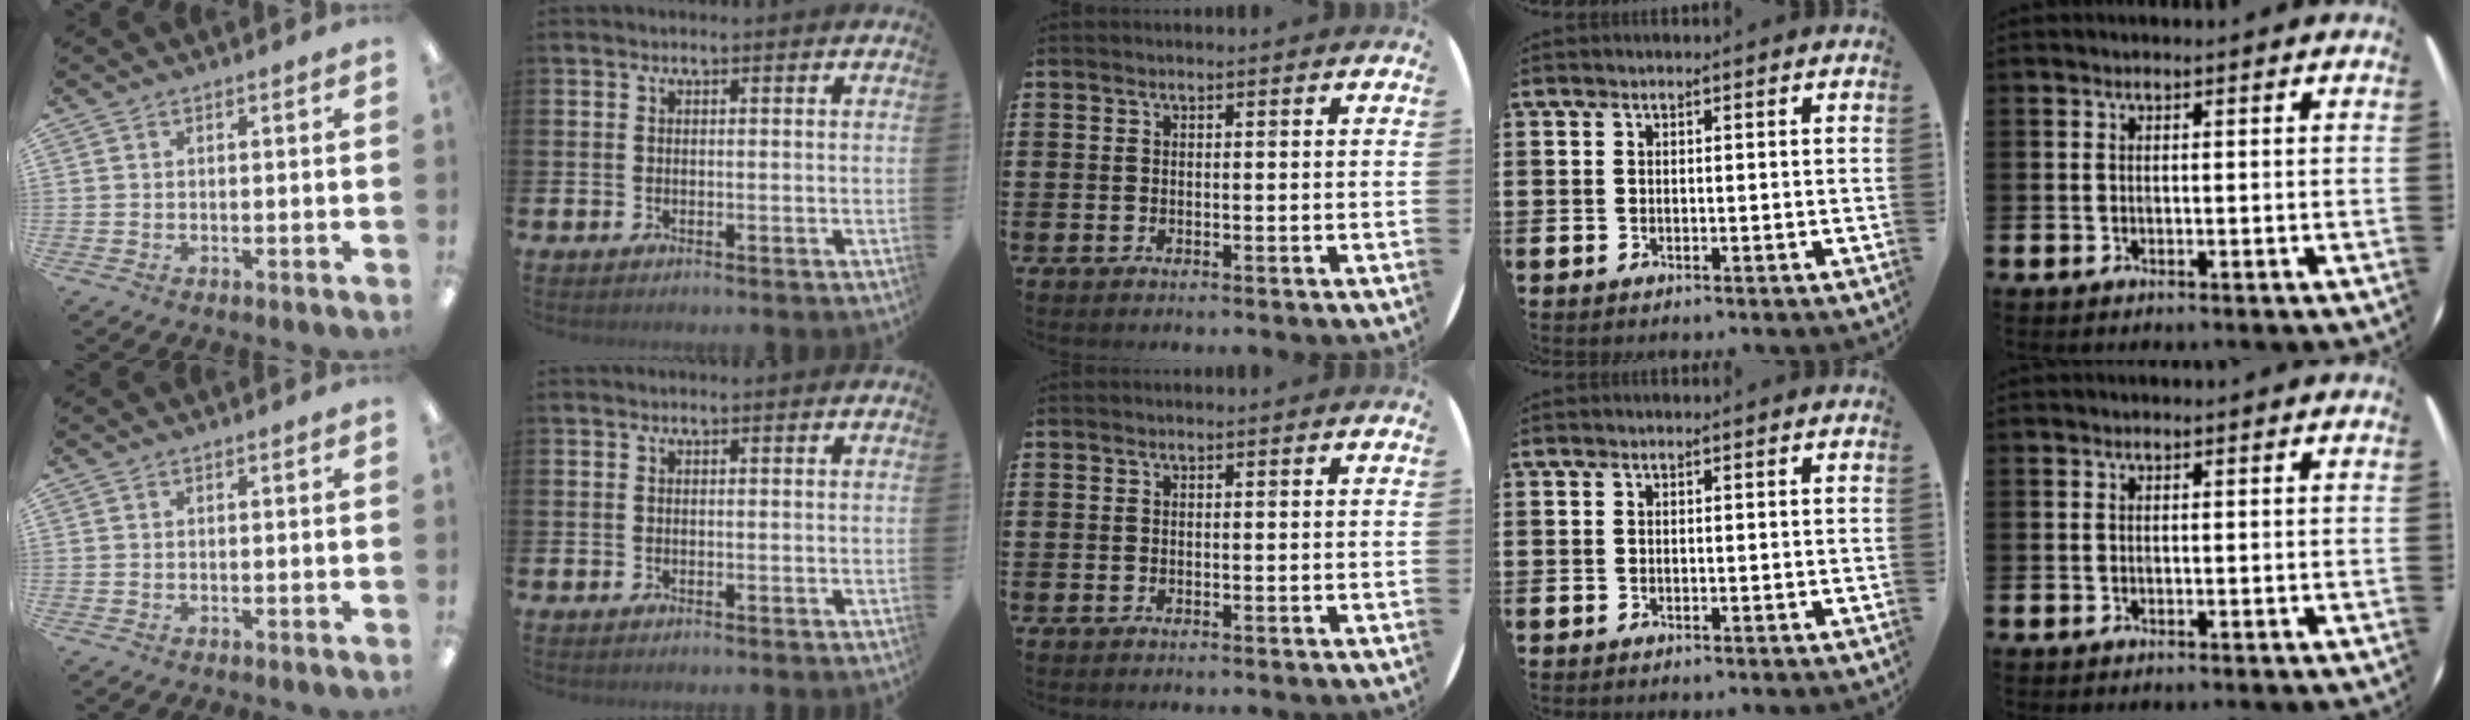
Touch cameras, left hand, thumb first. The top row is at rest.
{}